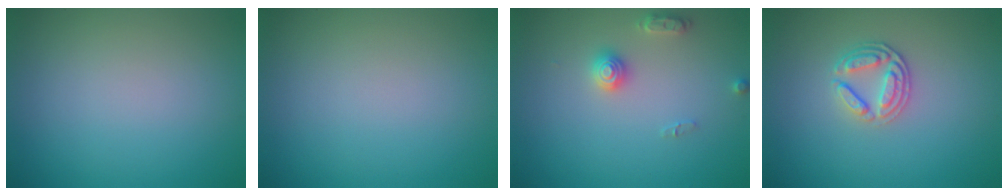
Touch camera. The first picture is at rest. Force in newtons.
{"total": 0.0}
{"total": 2.2, "press": 2.2, "slide": 0.1}
{"total": 2.6, "press": 2.4, "slide": 1.0}